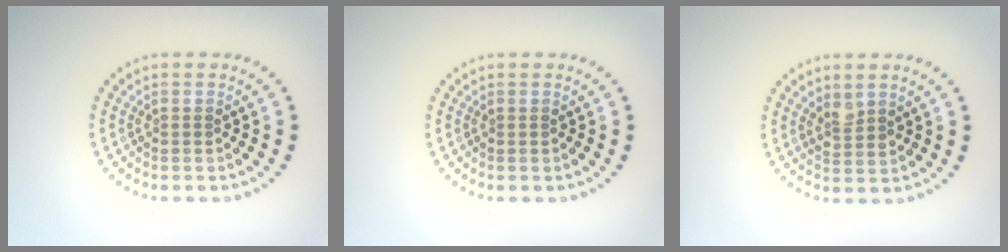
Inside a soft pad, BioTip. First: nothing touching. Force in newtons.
{"total": 0.0}
{"total": 1.6, "press": 1.3, "slide": 0.8}